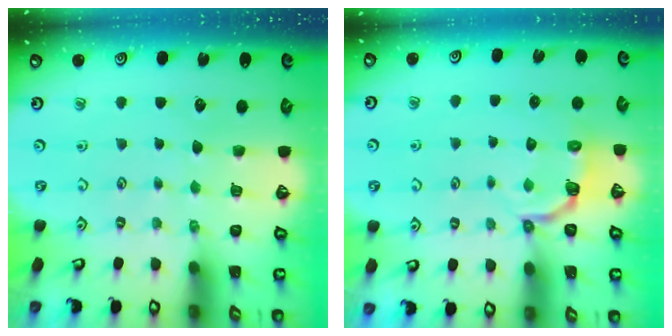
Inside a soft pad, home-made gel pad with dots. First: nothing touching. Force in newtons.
{"total": 3.7, "press": 2.0, "slide": 3.1}